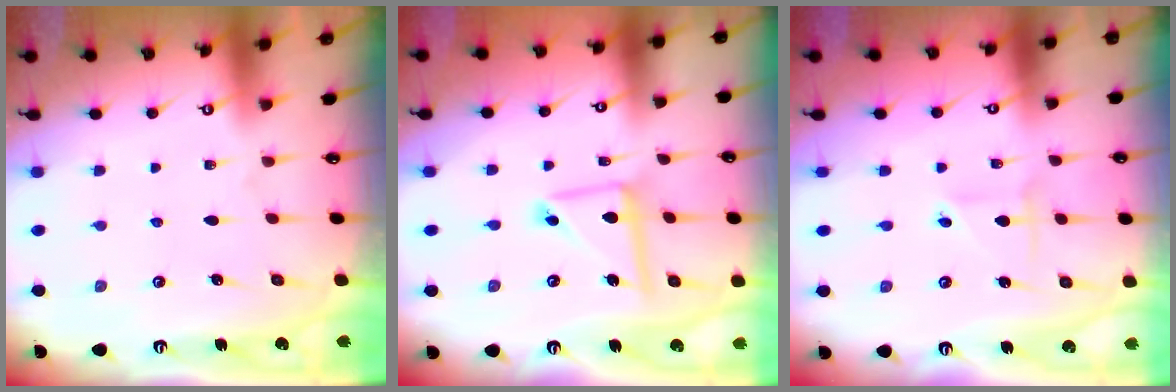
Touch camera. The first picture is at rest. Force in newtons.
{"total": 9.8, "press": 9.8, "slide": 0.9}
{"total": 2.4, "press": 2.4, "slide": 0.2}